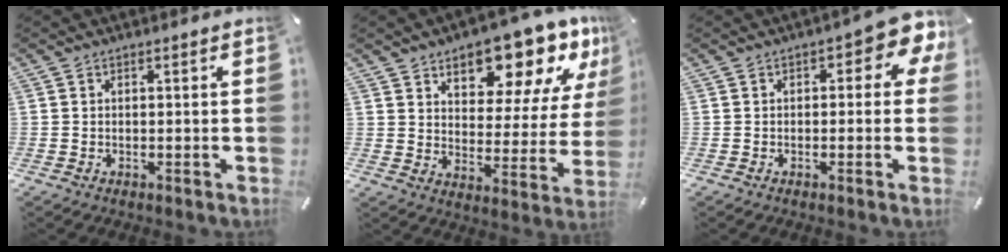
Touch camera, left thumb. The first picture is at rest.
{"total": 15.9, "force": [12.7, 6.7, 7.0], "torque": [-0.102, -0.098, 0.214]}
{"total": 6.6, "force": [2.0, 3.2, 5.5], "torque": [-0.075, -0.007, 0.029]}